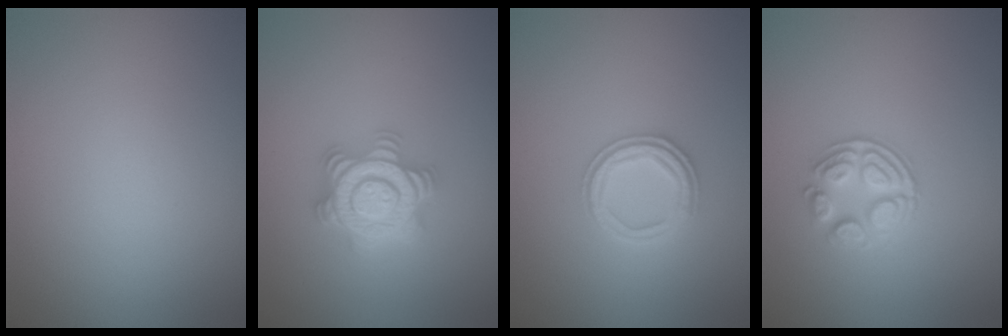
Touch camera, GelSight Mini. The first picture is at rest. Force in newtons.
{"total": 4.9, "press": 4.8, "slide": 0.8}
{"total": 2.6, "press": 2.5, "slide": 0.7}
{"total": 3.1, "press": 2.6, "slide": 1.8}